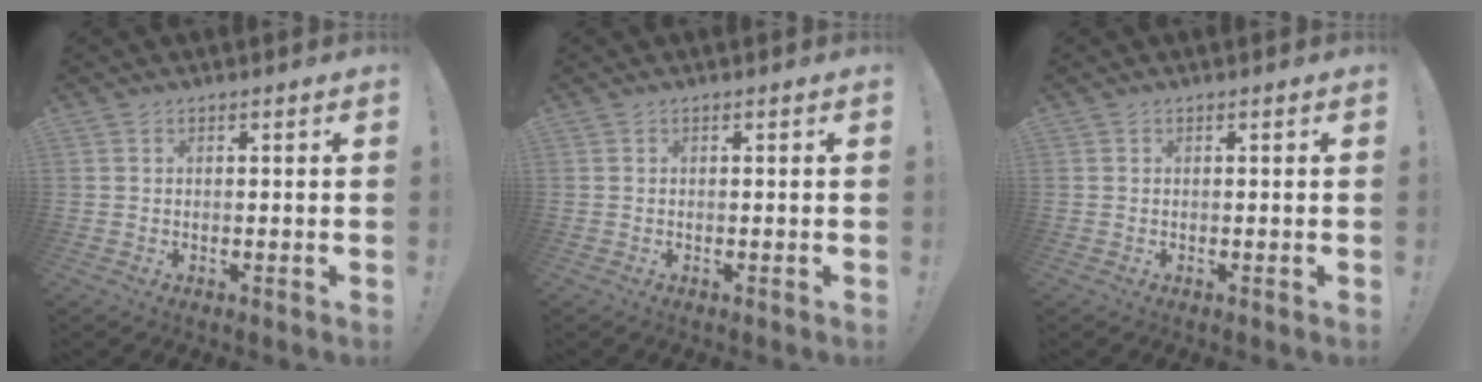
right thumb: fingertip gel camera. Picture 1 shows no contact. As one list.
[{"total": 0.0}, {"total": 0.0}]